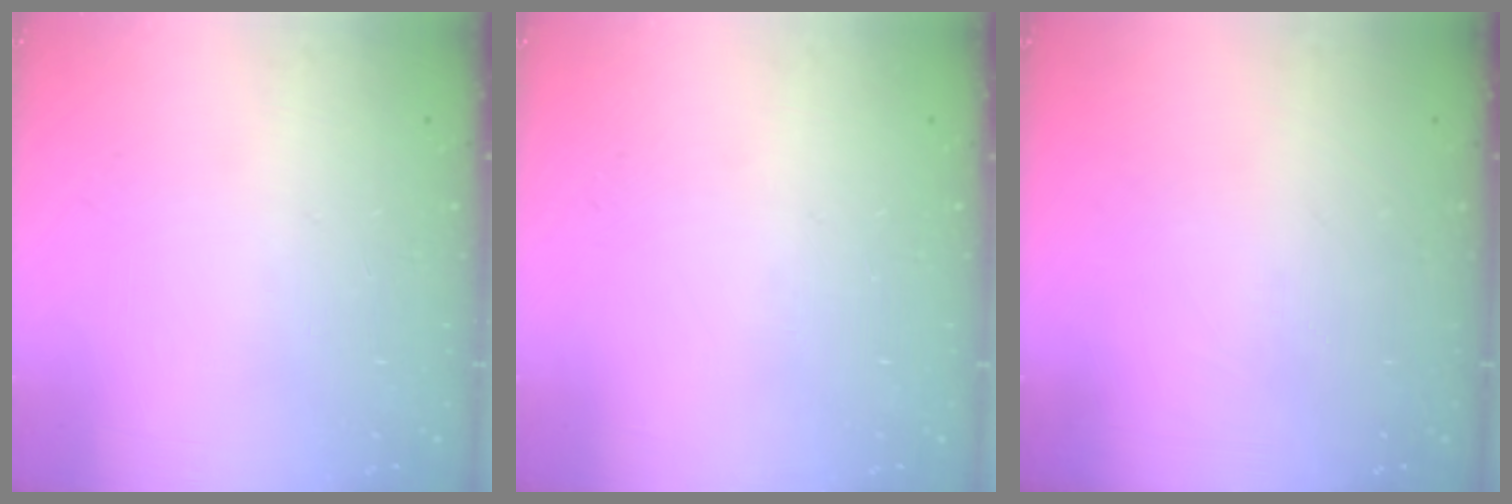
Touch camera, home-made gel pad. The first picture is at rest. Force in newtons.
{"total": 0.0}
{"total": 0.0}